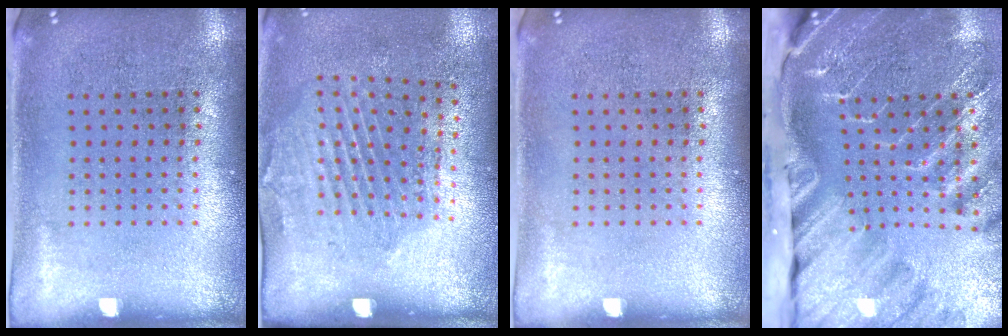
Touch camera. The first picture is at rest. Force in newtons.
{"total": 2.0, "press": 1.1, "slide": 1.7}
{"total": 0.0}
{"total": 4.4, "press": 3.3, "slide": 3.0}